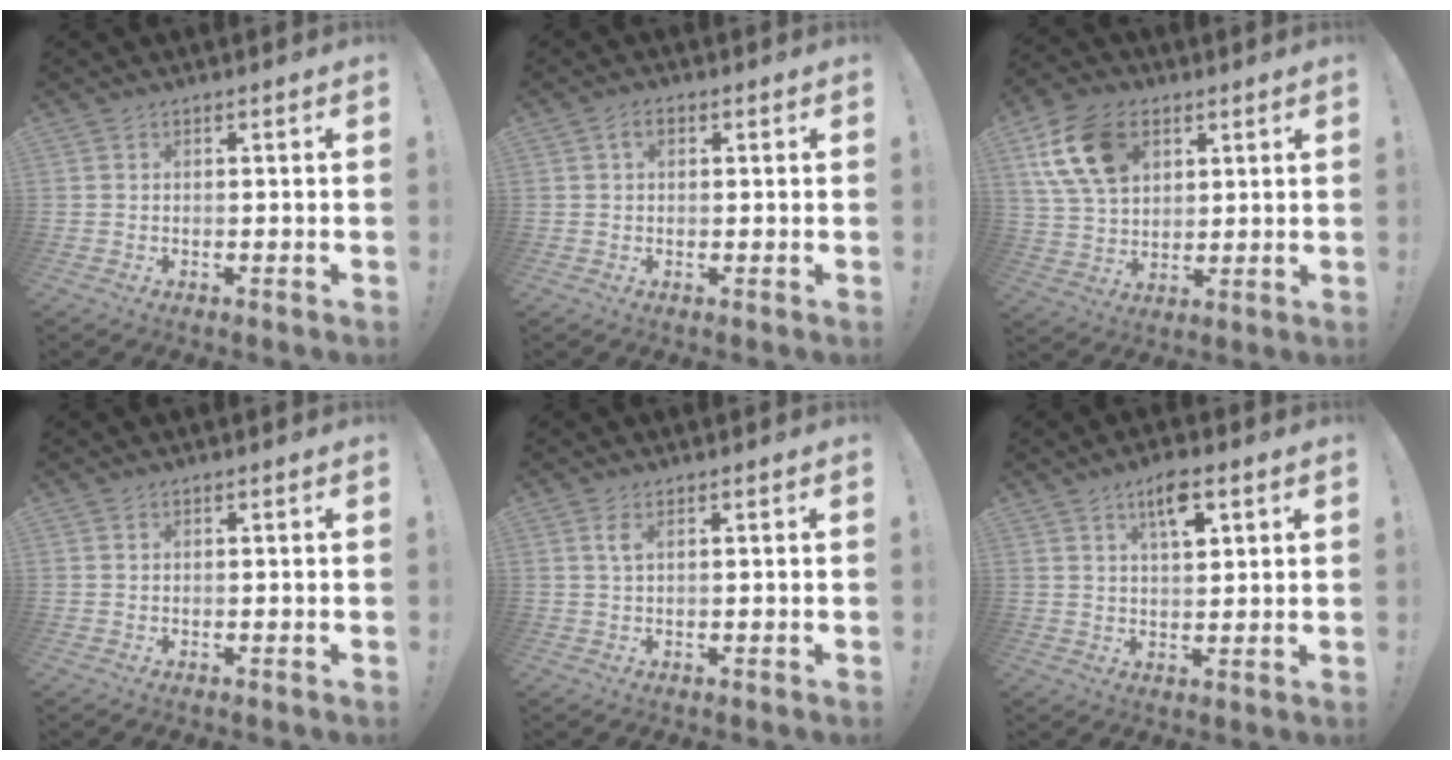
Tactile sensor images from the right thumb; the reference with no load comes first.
{"total": 2.9, "force": [1.0, 2.1, 1.9], "torque": [-0.036, 0.008, 0.017]}
{"total": 15.9, "force": [6.8, 10.9, 9.4], "torque": [-0.167, -0.016, 0.132]}
{"total": 0.0}
{"total": 2.2, "force": [0.8, 0.5, 2.0], "torque": [-0.037, 0.000, 0.012]}
{"total": 7.7, "force": [3.8, 3.1, 6.0], "torque": [-0.085, -0.011, 0.059]}